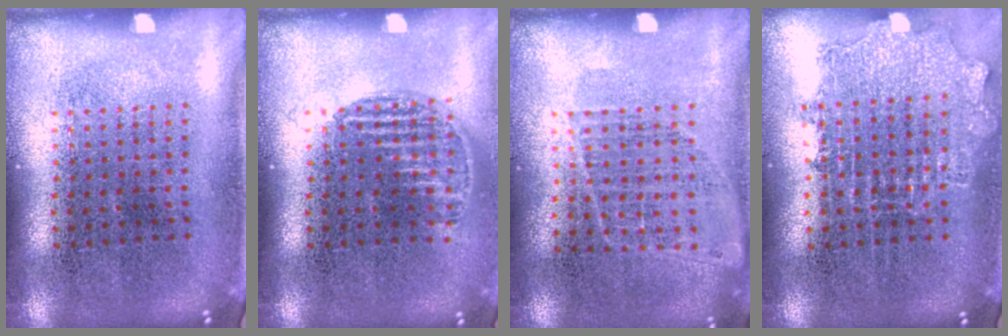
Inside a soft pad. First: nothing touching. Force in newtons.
{"total": 0.9, "press": 0.8, "slide": 0.5}
{"total": 1.0, "press": 0.9, "slide": 0.6}
{"total": 1.1, "press": 1.1, "slide": 0.3}